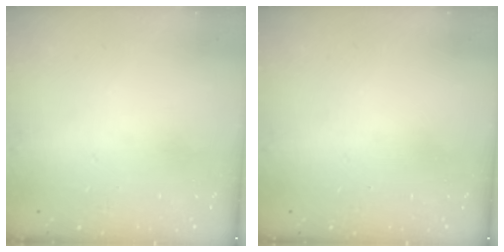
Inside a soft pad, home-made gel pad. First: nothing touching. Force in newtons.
{"total": 0.0}